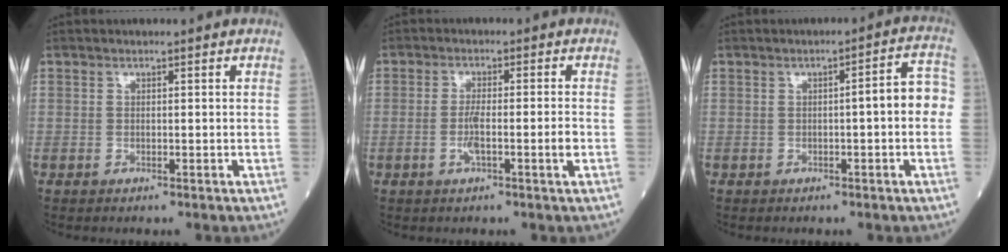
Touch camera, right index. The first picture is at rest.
{"total": 4.1, "force": [-1.2, -0.1, 4.0], "torque": [-0.077, 0.000, -0.020]}
{"total": 5.7, "force": [-0.3, 0.9, 5.6], "torque": [-0.067, 0.022, -0.008]}